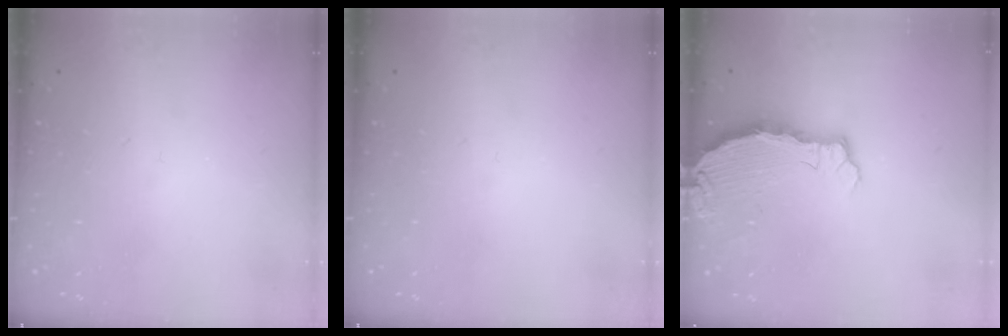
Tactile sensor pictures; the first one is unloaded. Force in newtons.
{"total": 0.0}
{"total": 4.4, "press": 4.4, "slide": 0.4}